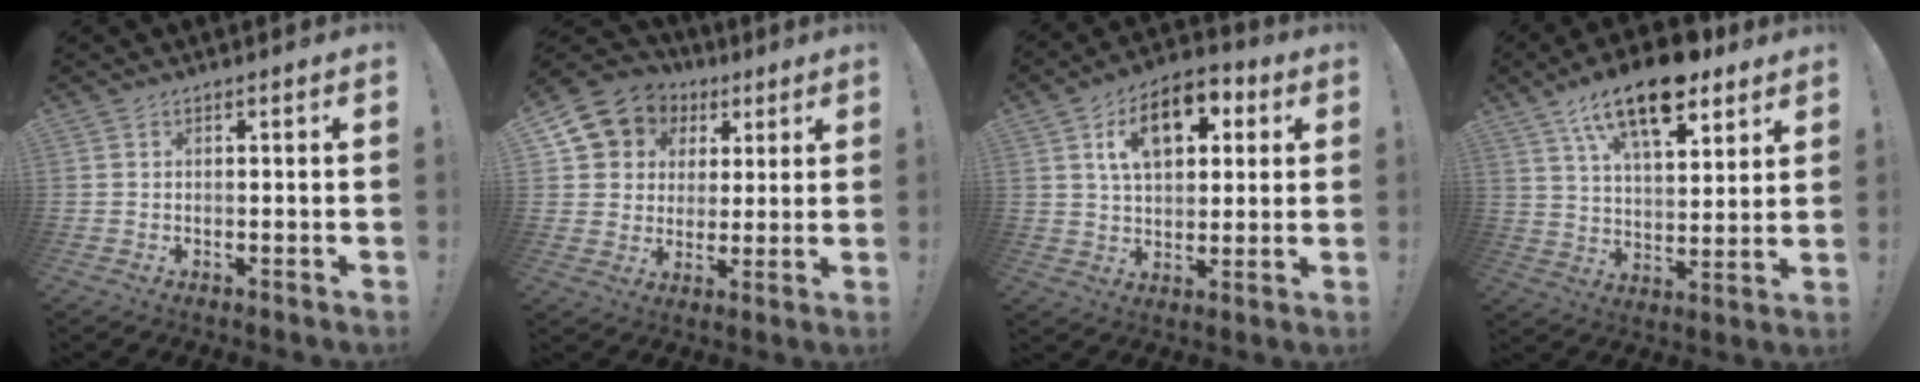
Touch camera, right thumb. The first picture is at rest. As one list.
[{"total": 10.3, "force": [4.6, 8.9, 2.8], "torque": [-0.052, -0.030, 0.098]}, {"total": 14.4, "force": [5.7, 8.7, 9.9], "torque": [-0.153, -0.004, 0.102]}, {"total": 17.4, "force": [11.3, 7.1, 11.1], "torque": [-0.188, -0.057, 0.197]}]